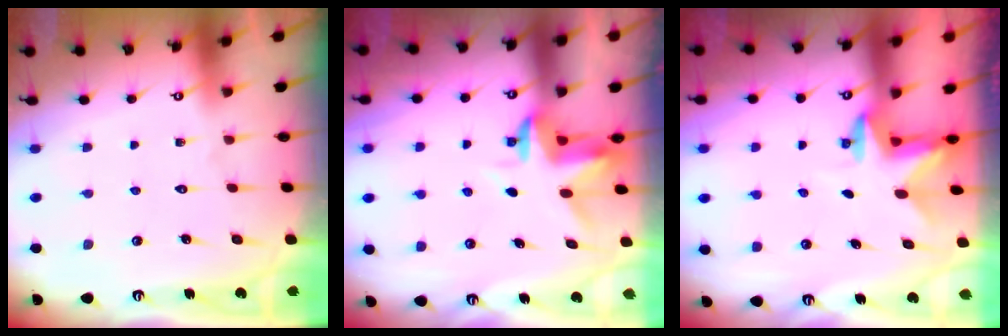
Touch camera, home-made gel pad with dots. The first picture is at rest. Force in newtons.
{"total": 3.5, "press": 3.5, "slide": 0.2}
{"total": 2.6, "press": 2.6, "slide": 0.5}